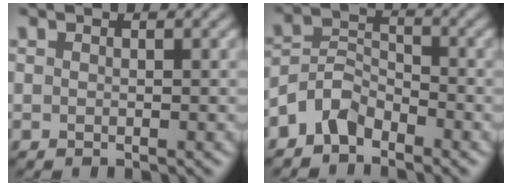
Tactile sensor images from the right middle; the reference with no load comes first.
{"total": 3.7, "force": [-2.7, 2.1, 1.3], "torque": [-0.024, 0.010, -0.065]}